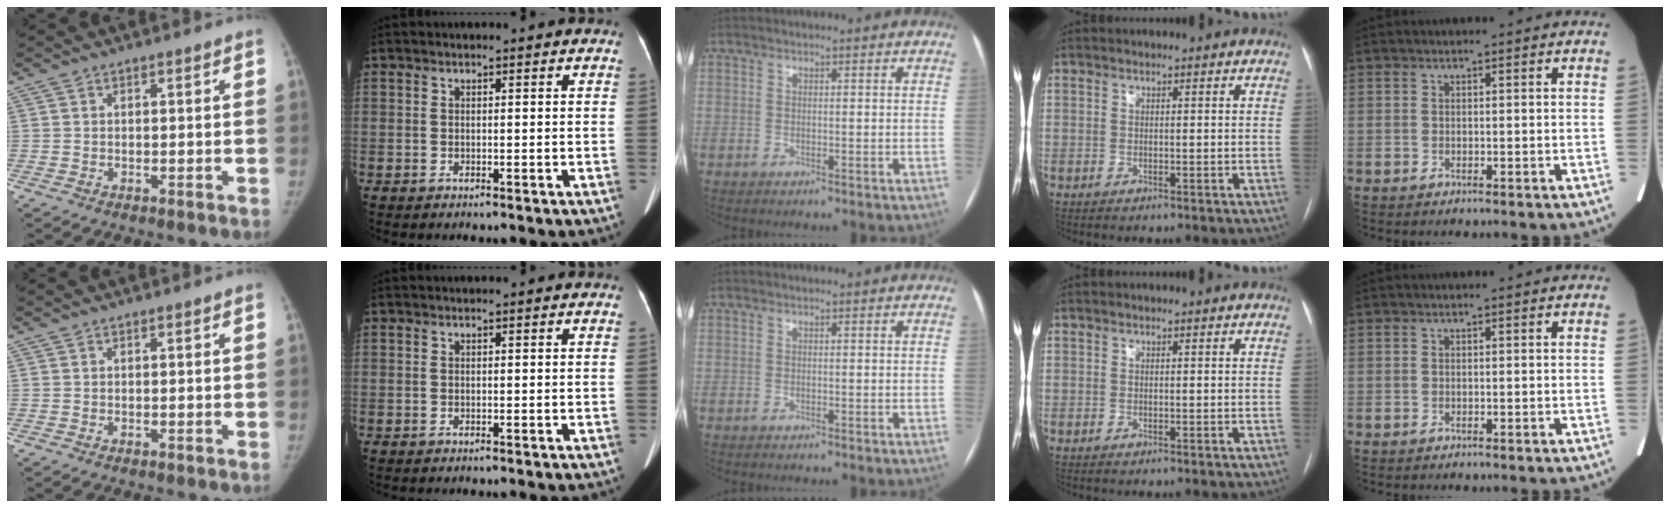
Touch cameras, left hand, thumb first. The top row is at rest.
{}